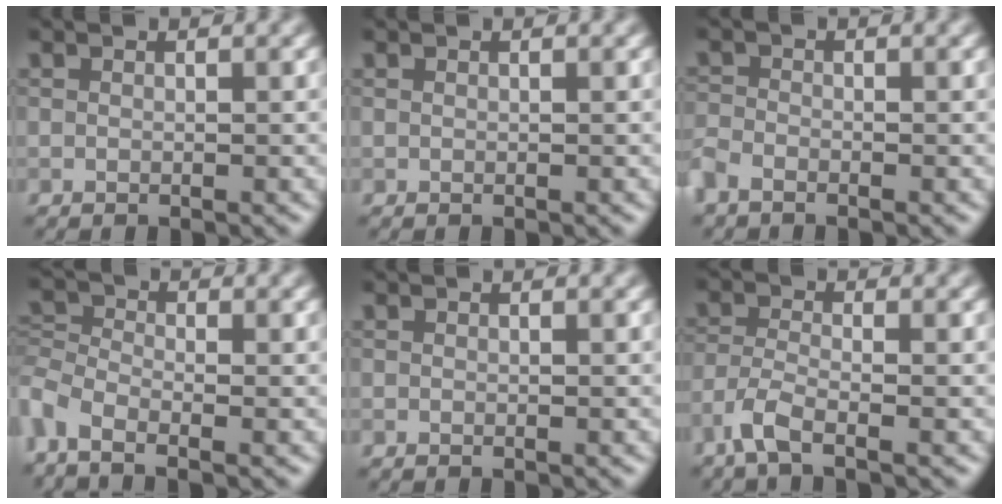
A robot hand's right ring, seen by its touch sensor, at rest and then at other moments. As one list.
[{"total": 0.0}, {"total": 2.2, "force": [-1.6, 1.0, 1.0], "torque": [-0.023, -0.003, -0.046]}, {"total": 3.7, "force": [-2.2, 1.7, 2.4], "torque": [-0.056, -0.007, -0.063]}, {"total": 0.0}, {"total": 3.4, "force": [-2.4, 0.8, 2.3], "torque": [-0.053, -0.005, -0.064]}]